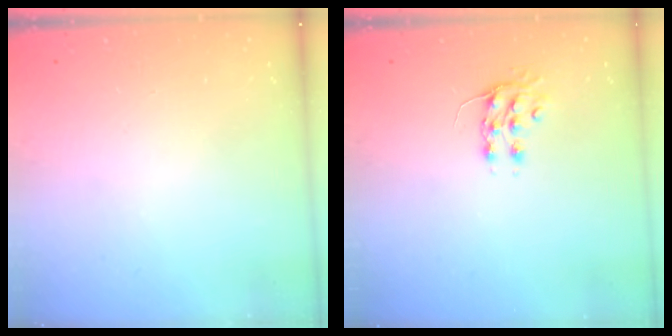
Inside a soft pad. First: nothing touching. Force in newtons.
{"total": 7.6, "press": 7.5, "slide": 0.9}